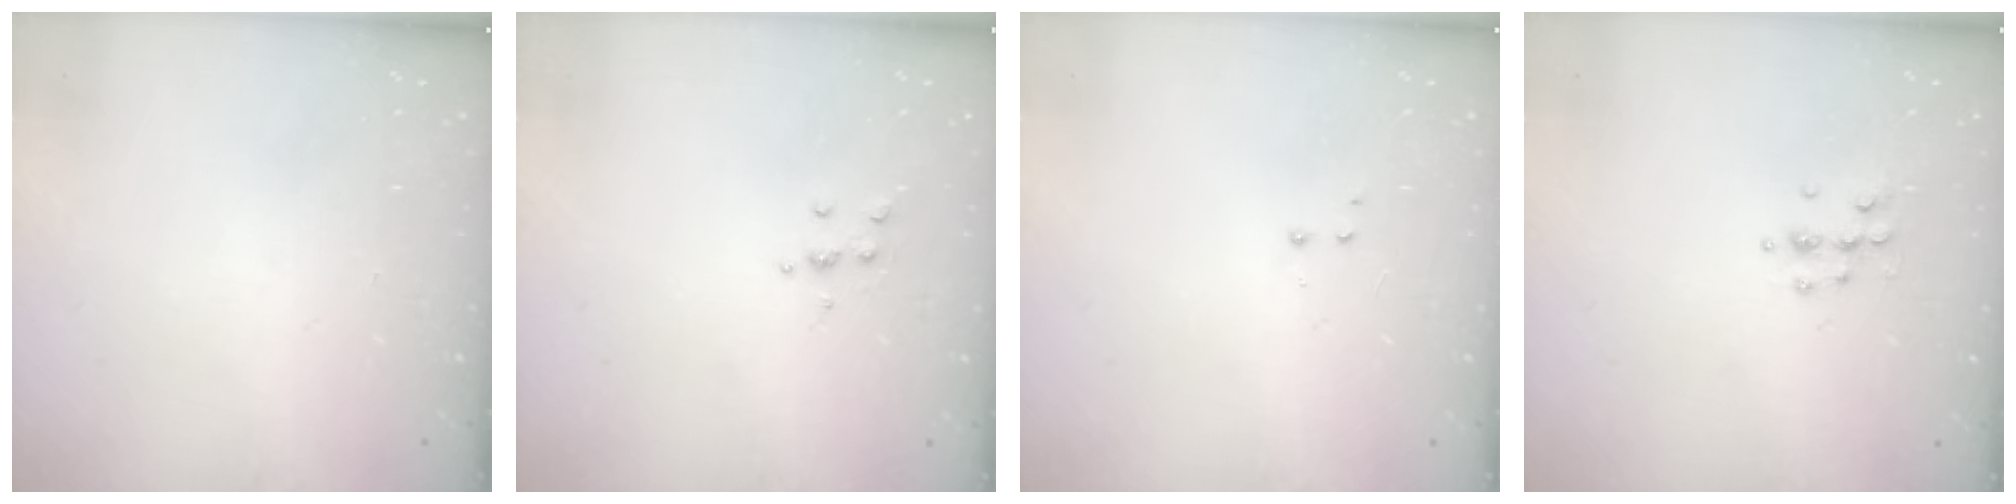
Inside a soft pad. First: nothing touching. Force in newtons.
{"total": 4.0, "press": 3.9, "slide": 0.9}
{"total": 2.8, "press": 2.7, "slide": 0.5}
{"total": 4.8, "press": 4.7, "slide": 0.5}